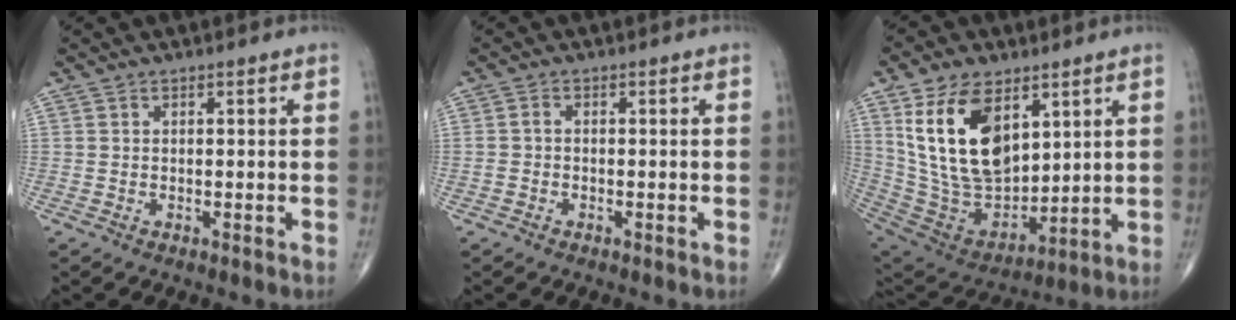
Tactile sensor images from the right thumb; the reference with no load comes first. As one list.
[{"total": 1.1, "force": [-0.2, 0.7, 0.8], "torque": [-0.018, 0.001, -0.006]}, {"total": 20.3, "force": [7.7, 11.8, 14.6], "torque": [-0.244, -0.038, 0.162]}]